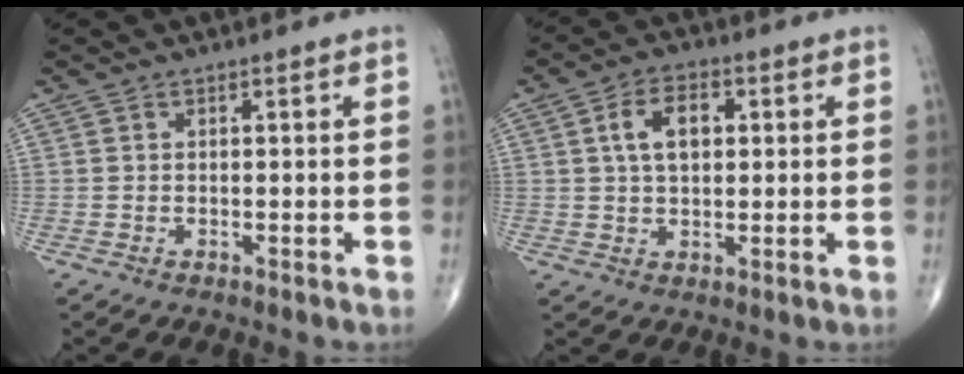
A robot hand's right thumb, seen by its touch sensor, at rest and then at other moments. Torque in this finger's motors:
{"motor_torque": [-0.26, 0.99, 0.47, 0.29, 0.02]}